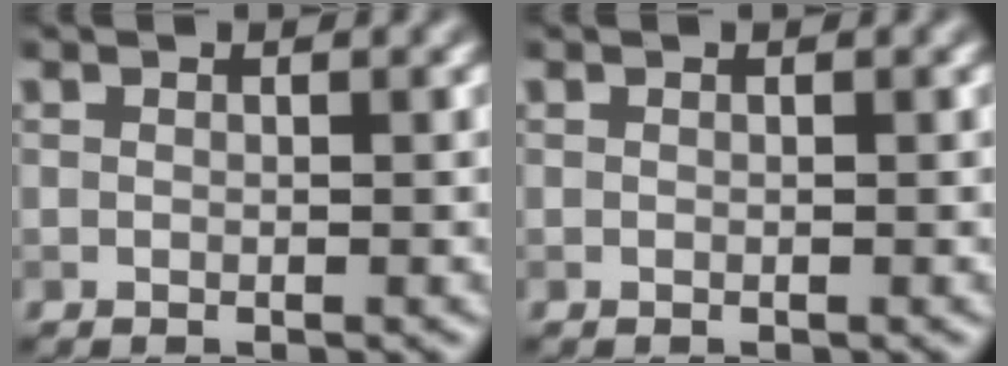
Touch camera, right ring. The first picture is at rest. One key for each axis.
{"total": 0.0}